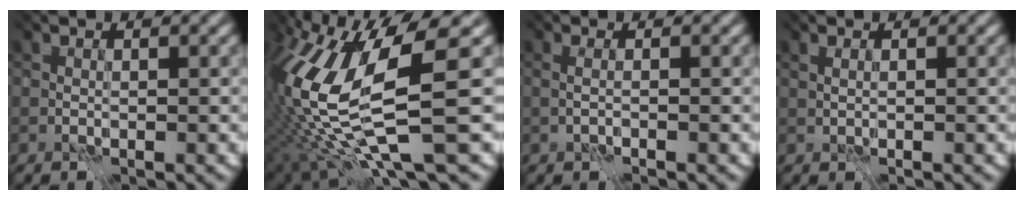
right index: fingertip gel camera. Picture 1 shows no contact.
{"total": 12.1, "force": [-1.1, 3.0, 11.6], "torque": [-0.268, -0.033, 0.025]}
{"total": 1.6, "force": [-0.1, 0.8, 1.4], "torque": [0.007, 0.015, -0.021]}
{"total": 1.7, "force": [1.0, 0.9, 1.1], "torque": [-0.008, 0.015, 0.011]}